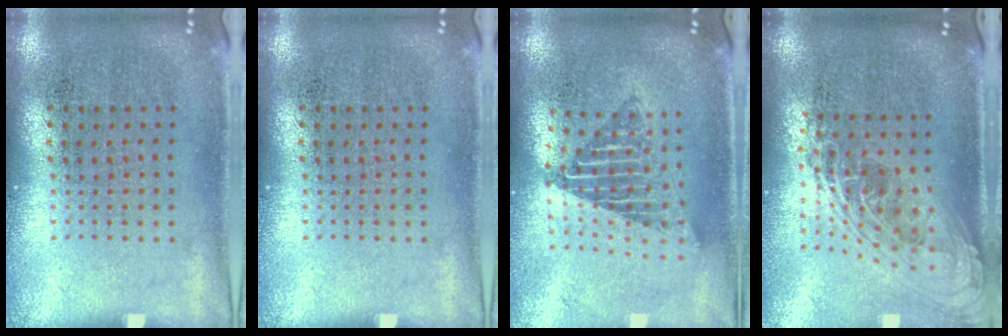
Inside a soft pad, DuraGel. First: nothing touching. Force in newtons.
{"total": 0.0}
{"total": 1.6, "press": 1.3, "slide": 0.9}
{"total": 2.2, "press": 1.6, "slide": 1.4}